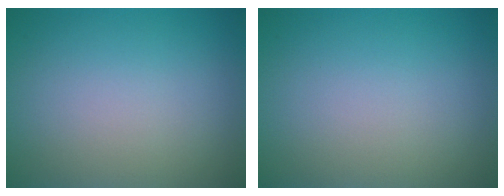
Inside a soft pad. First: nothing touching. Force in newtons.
{"total": 0.0}